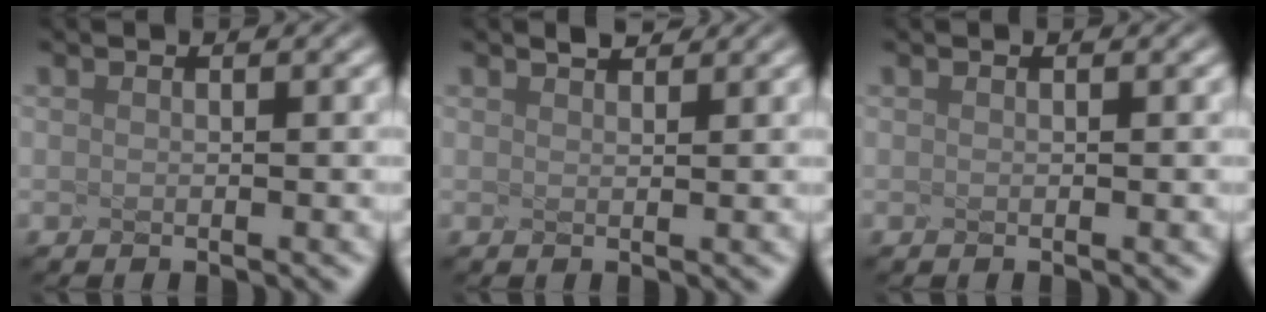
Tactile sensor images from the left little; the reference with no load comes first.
{"total": 0.8, "force": [0.6, -0.4, -0.3], "torque": [0.001, 0.000, 0.018]}
{"total": 0.0}